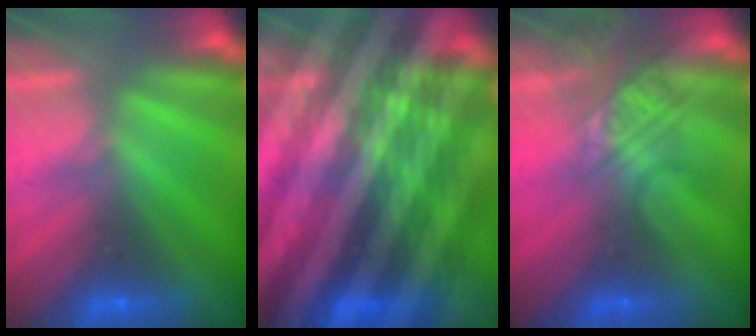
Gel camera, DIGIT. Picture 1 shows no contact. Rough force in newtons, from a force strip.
{"total": 7.8}
{"total": 2.4}